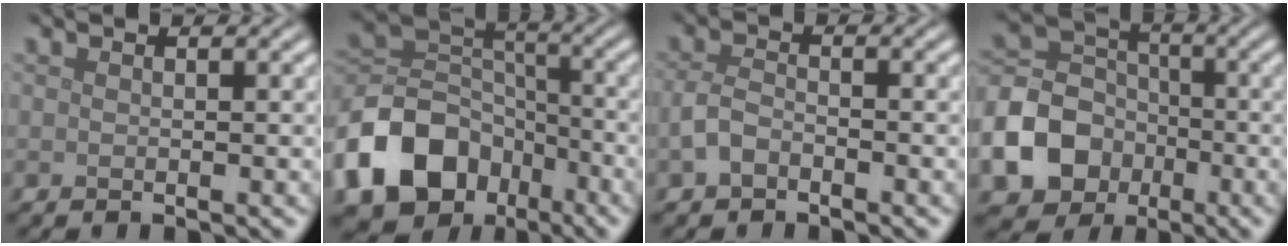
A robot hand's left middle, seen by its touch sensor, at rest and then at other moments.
{"total": 11.8, "force": [-5.9, 8.4, 5.8], "torque": [-0.128, -0.003, -0.118]}
{"total": 2.0, "force": [-1.0, 1.2, 1.3], "torque": [-0.031, 0.005, -0.026]}
{"total": 8.5, "force": [-3.2, 7.0, 3.7], "torque": [-0.083, -0.003, -0.073]}